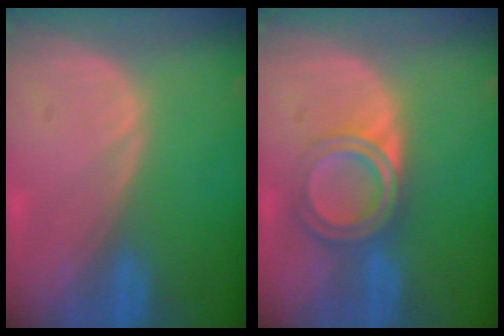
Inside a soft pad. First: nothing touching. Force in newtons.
{"total": 6.3, "press": 5.3, "slide": 3.4}